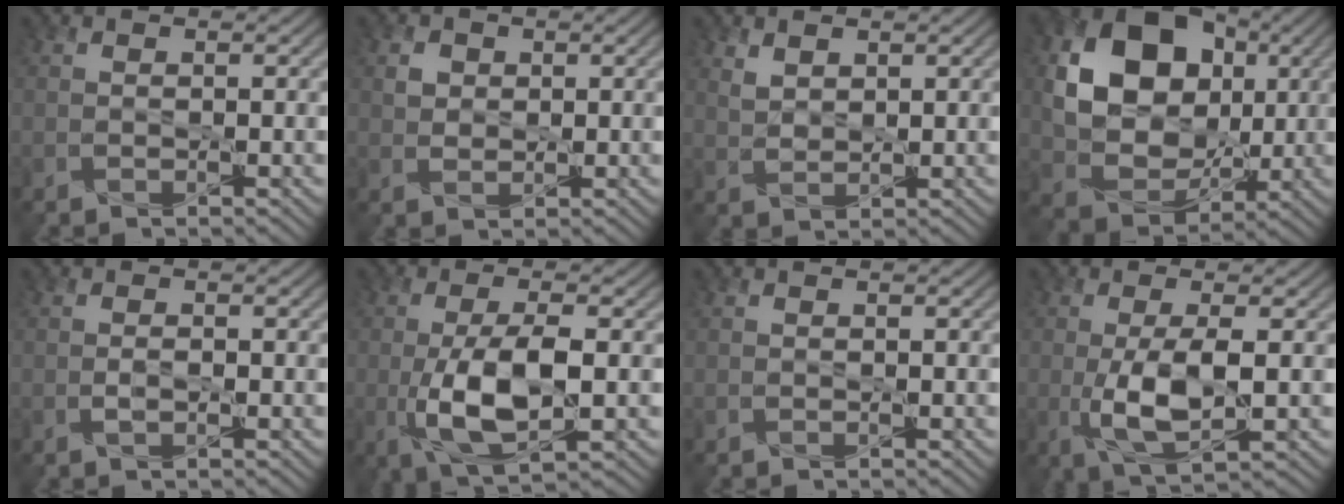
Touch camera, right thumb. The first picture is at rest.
{"total": 2.1, "force": [0.6, 1.8, 0.8], "torque": [-0.019, -0.004, 0.008]}
{"total": 2.4, "force": [1.5, 1.5, 1.3], "torque": [-0.034, -0.004, 0.034]}
{"total": 15.0, "force": [3.2, 11.6, 9.0], "torque": [-0.189, 0.014, 0.068]}
{"total": 1.3, "force": [-0.3, 0.6, 1.1], "torque": [-0.023, -0.001, -0.006]}
{"total": 8.9, "force": [-1.6, 3.3, 8.1], "torque": [-0.163, -0.006, -0.027]}
{"total": 0.0}
{"total": 6.5, "force": [-0.8, 2.1, 6.1], "torque": [-0.127, -0.006, -0.013]}